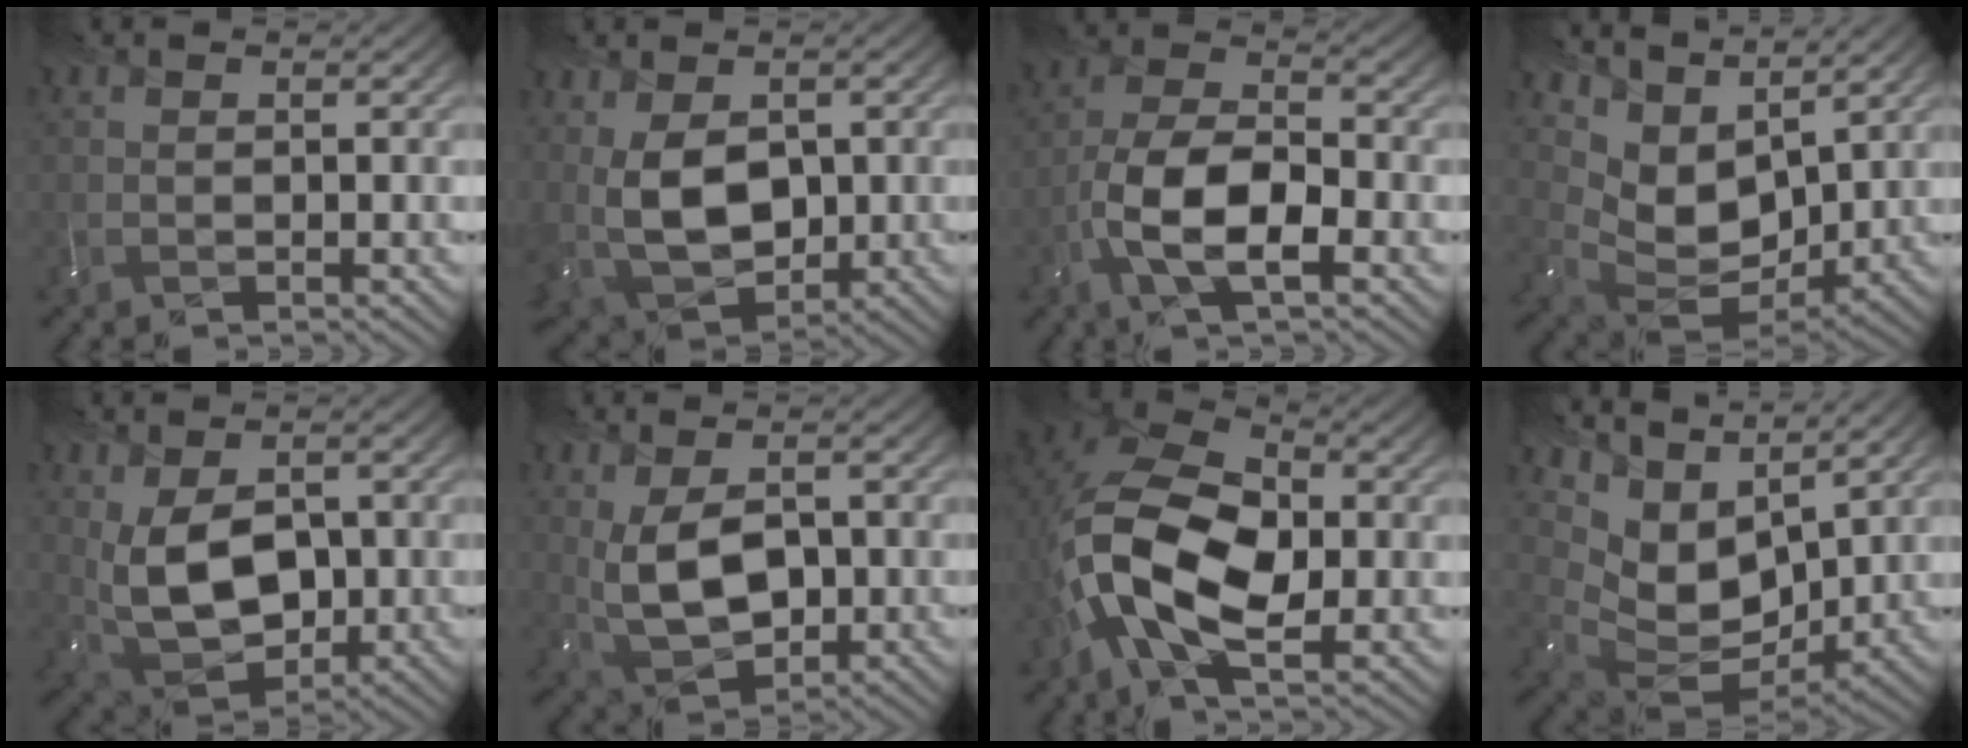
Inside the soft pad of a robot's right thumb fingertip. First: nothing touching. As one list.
[{"total": 9.4, "force": [0.6, 6.5, 6.8], "torque": [-0.169, -0.005, 0.012]}, {"total": 8.5, "force": [-3.7, 3.8, 6.7], "torque": [-0.132, 0.008, -0.081]}, {"total": 10.6, "force": [6.3, 6.4, 5.6], "torque": [-0.153, 0.009, 0.124]}, {"total": 9.5, "force": [0.5, 6.4, 7.0], "torque": [-0.171, -0.011, 0.013]}, {"total": 7.9, "force": [0.1, 5.1, 6.0], "torque": [-0.142, -0.011, 0.009]}, {"total": 14.2, "force": [-2.5, 7.8, 11.5], "torque": [-0.246, 0.010, -0.064]}, {"total": 12.3, "force": [6.1, 7.8, 7.2], "torque": [-0.185, 0.018, 0.126]}]